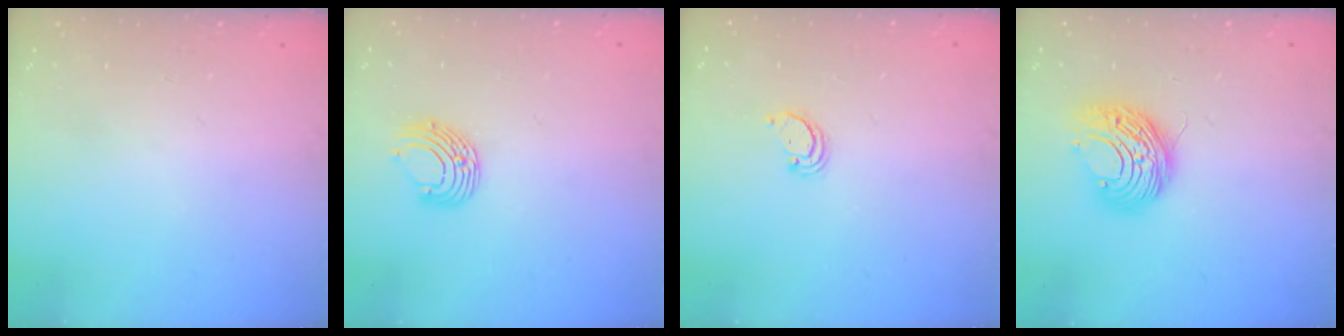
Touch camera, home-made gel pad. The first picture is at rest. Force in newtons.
{"total": 8.2, "press": 8.2, "slide": 0.8}
{"total": 2.2, "press": 2.2, "slide": 0.2}
{"total": 10.0, "press": 10.0, "slide": 0.9}